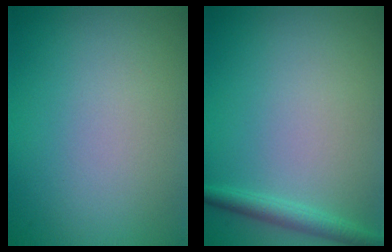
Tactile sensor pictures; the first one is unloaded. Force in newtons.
{"total": 1.8, "press": 1.8, "slide": 0.1}